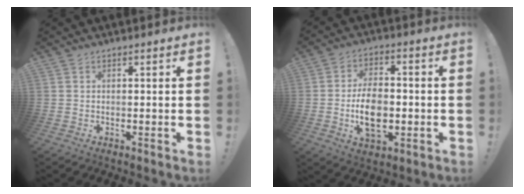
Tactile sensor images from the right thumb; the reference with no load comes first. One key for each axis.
{"total": 12.1, "fx": -2.0, "fy": 7.9, "fz": 9.0, "tx": -0.154, "ty": 0.001, "tz": -0.037}